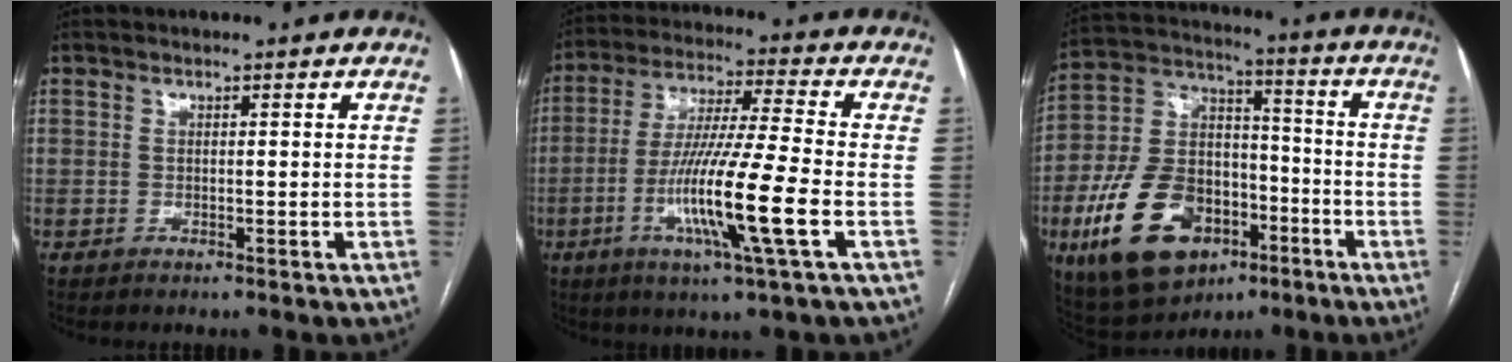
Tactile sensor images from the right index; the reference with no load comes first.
{"total": 14.5, "force": [-4.4, -0.7, 13.9], "torque": [-0.274, -0.018, -0.087]}
{"total": 19.1, "force": [-8.2, 11.9, 12.4], "torque": [-0.254, 0.019, -0.134]}